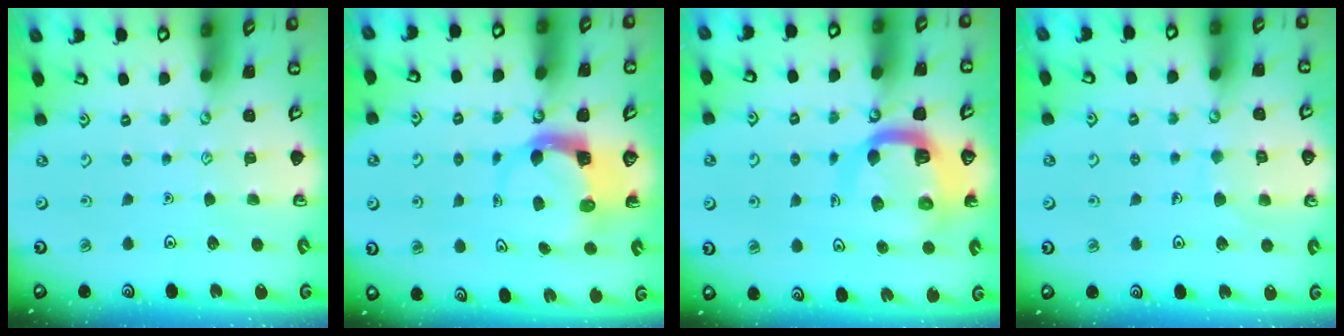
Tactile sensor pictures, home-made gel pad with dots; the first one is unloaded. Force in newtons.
{"total": 3.8, "press": 3.8, "slide": 0.6}
{"total": 12.0, "press": 11.9, "slide": 1.3}
{"total": 6.6, "press": 6.6, "slide": 0.5}